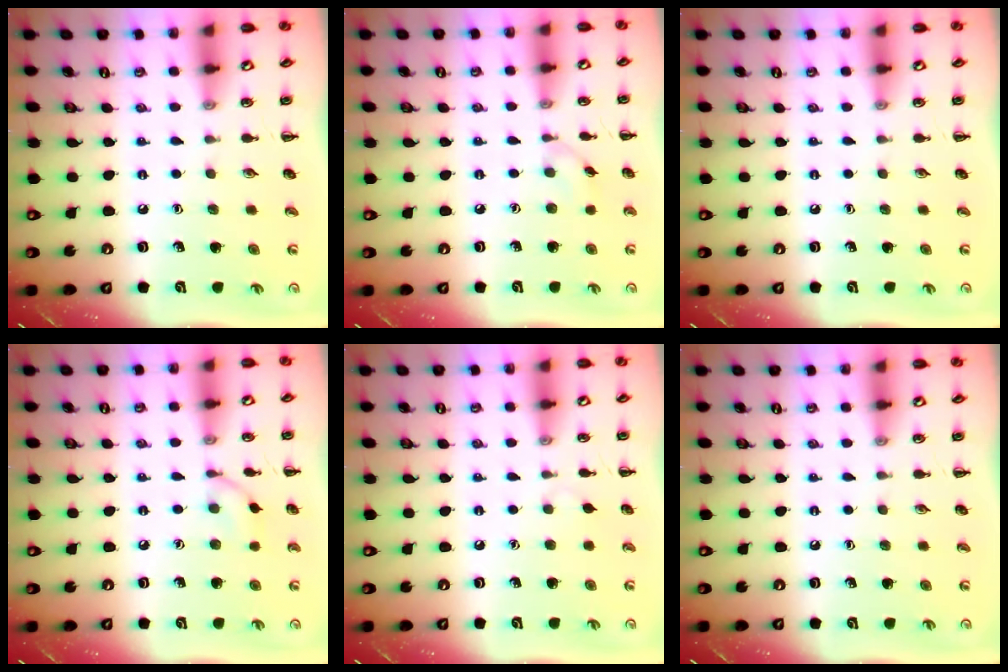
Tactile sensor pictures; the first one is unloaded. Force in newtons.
{"total": 3.3, "press": 3.2, "slide": 1.0}
{"total": 0.0}
{"total": 4.6, "press": 4.4, "slide": 1.3}
{"total": 2.3, "press": 2.1, "slide": 0.9}
{"total": 0.0}